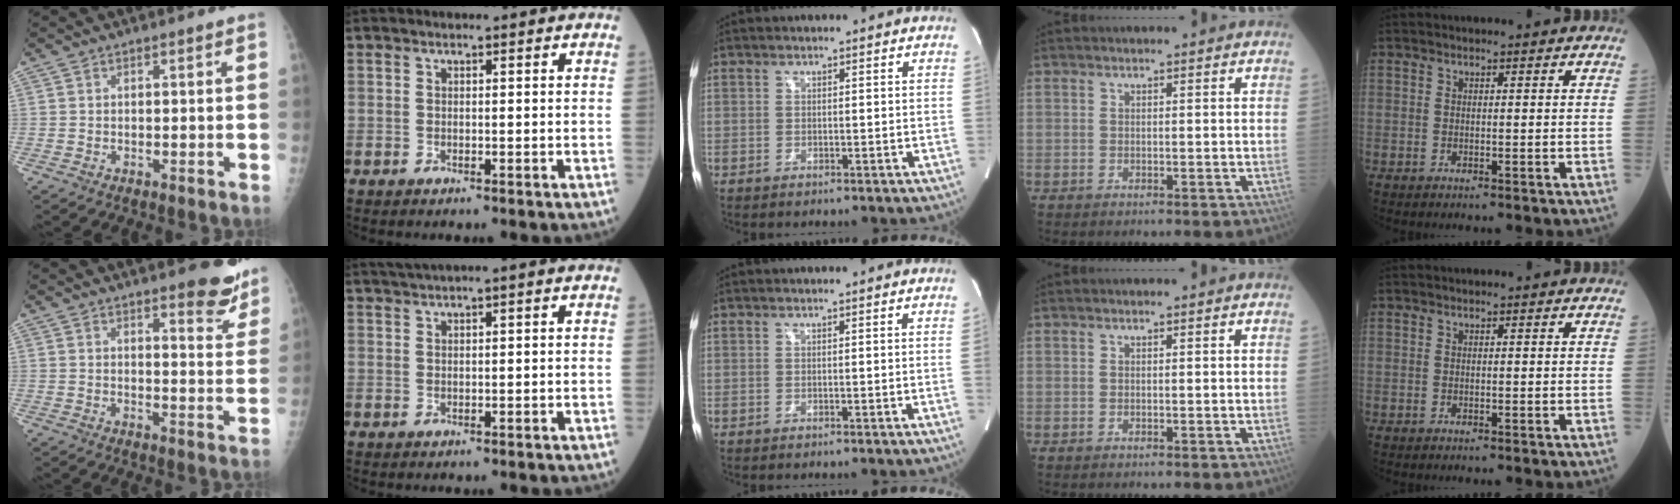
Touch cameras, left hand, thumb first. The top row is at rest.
{"thumb": {"total": 7.2, "force": [5.5, 2.2, 4.1], "torque": [-0.023, -0.038, 0.065]}, "index": {"total": 2.5, "force": [1.6, -0.3, 1.8], "torque": [-0.041, 0.016, 0.036]}, "middle": {"total": 0.6, "force": [0.0, -0.3, 0.6], "torque": [-0.007, 0.000, -0.002]}}